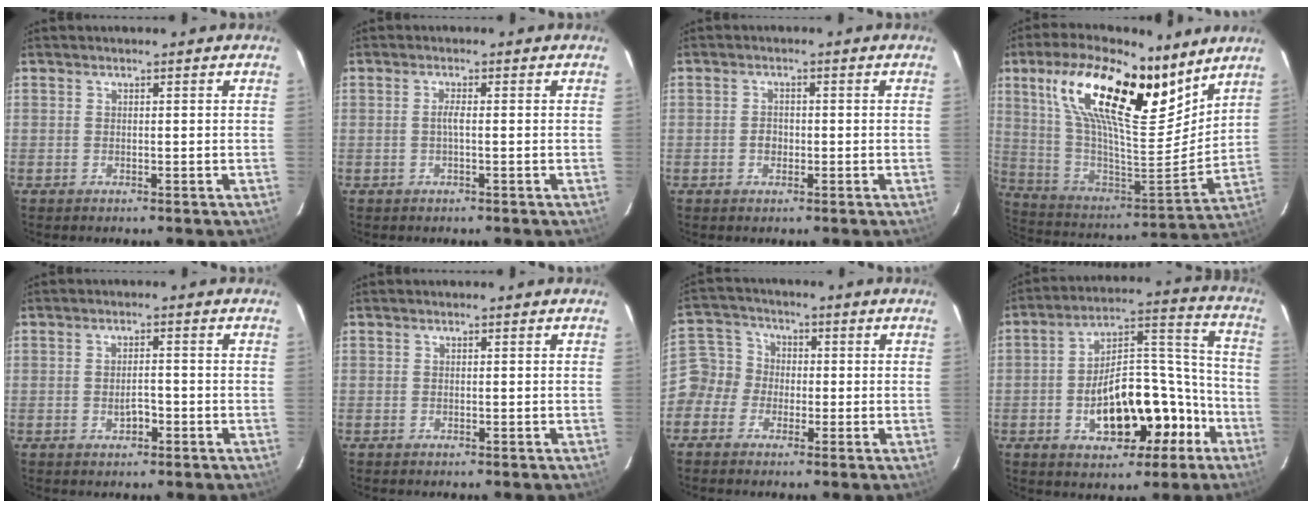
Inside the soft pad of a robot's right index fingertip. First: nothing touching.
{"total": 1.3, "force": [-0.2, -0.1, 1.3], "torque": [-0.025, 0.002, -0.006]}
{"total": 1.9, "force": [-0.5, 1.6, 0.9], "torque": [-0.017, 0.005, -0.010]}
{"total": 25.3, "force": [14.6, 9.6, 18.3], "torque": [-0.346, 0.025, 0.265]}
{"total": 2.4, "force": [-1.0, 1.3, 1.8], "torque": [-0.034, 0.005, -0.014]}
{"total": 0.0}
{"total": 6.6, "force": [-2.4, 6.0, 1.2], "torque": [-0.022, 0.027, -0.061]}
{"total": 17.7, "force": [-7.6, 9.2, 13.1], "torque": [-0.216, 0.047, -0.097]}